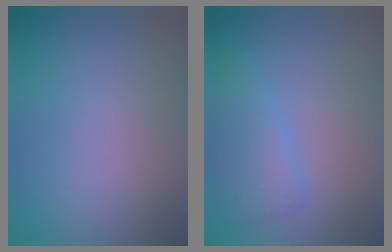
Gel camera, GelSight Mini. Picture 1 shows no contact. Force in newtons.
{"total": 2.6, "press": 2.6, "slide": 0.1}